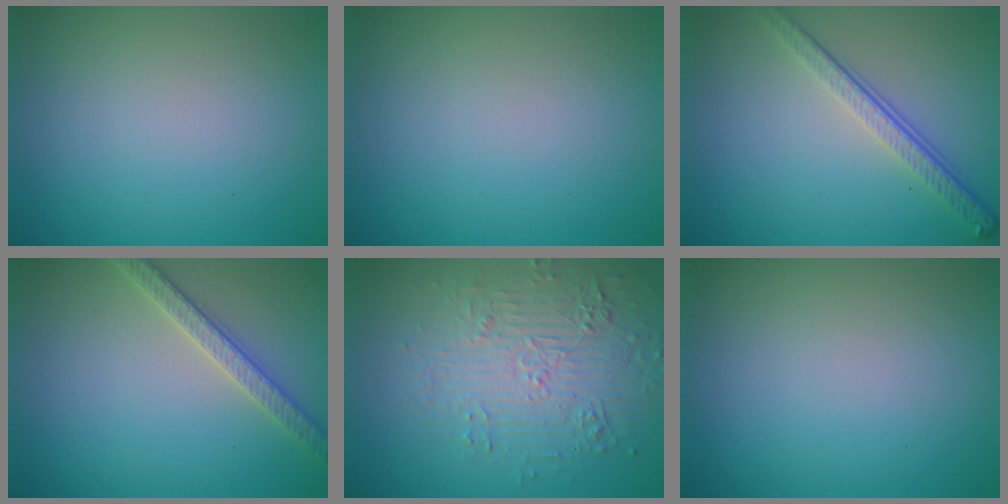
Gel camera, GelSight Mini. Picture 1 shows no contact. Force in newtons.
{"total": 0.0}
{"total": 3.9, "press": 2.7, "slide": 2.8}
{"total": 2.7, "press": 2.7, "slide": 0.1}
{"total": 4.8, "press": 4.2, "slide": 2.2}
{"total": 0.0}